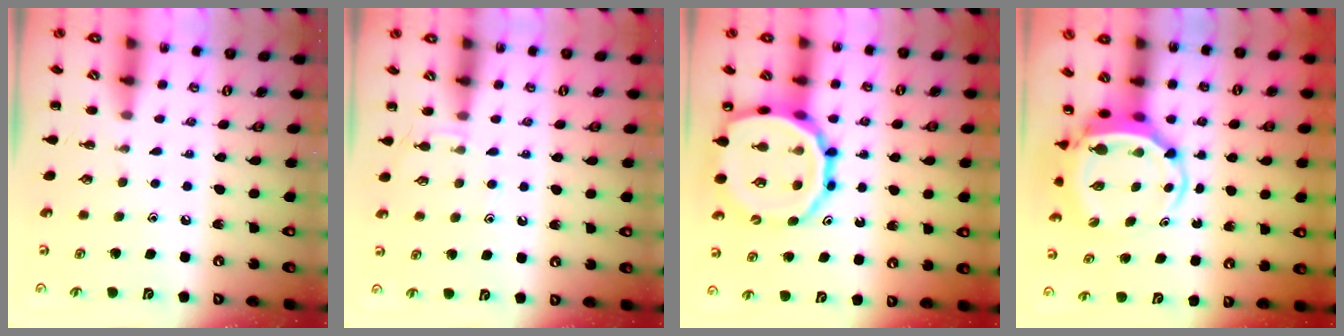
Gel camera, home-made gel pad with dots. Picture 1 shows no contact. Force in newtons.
{"total": 4.1, "press": 4.0, "slide": 1.2}
{"total": 21.2, "press": 20.8, "slide": 4.1}
{"total": 5.3, "press": 5.0, "slide": 1.5}